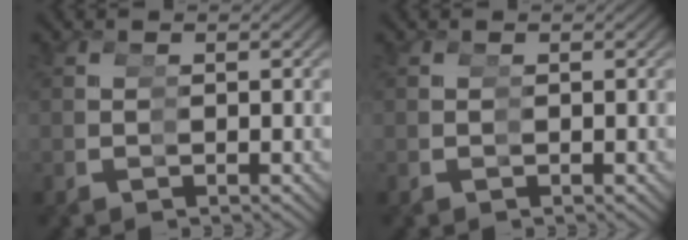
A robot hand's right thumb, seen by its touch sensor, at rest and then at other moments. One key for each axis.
{"total": 0.0}